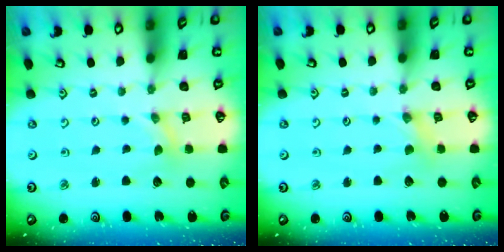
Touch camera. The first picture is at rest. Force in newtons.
{"total": 1.6, "press": 1.5, "slide": 0.3}